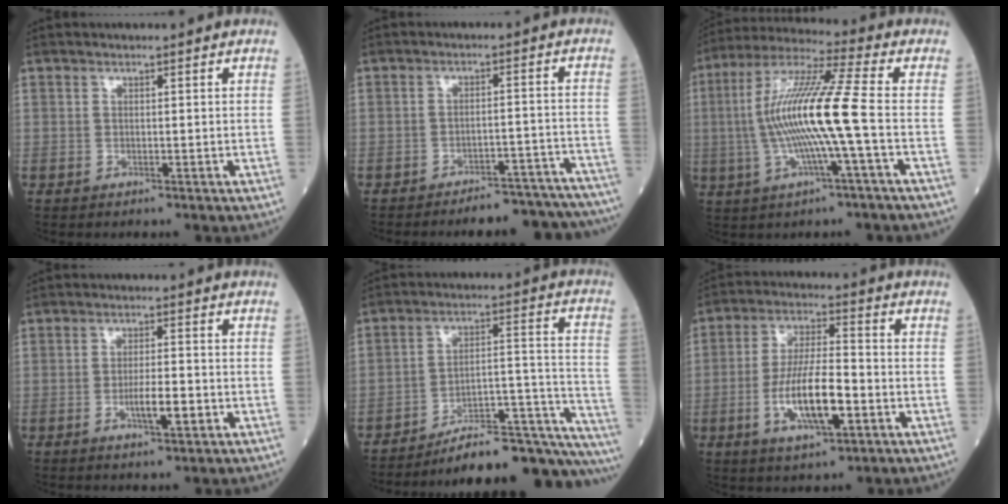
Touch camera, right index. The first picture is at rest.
{"total": 15.4, "force": [-14.7, 2.1, 4.0], "torque": [-0.009, 0.019, -0.175]}
{"total": 14.5, "force": [-1.4, -0.5, 14.4], "torque": [-0.288, 0.011, -0.035]}
{"total": 4.5, "force": [-1.5, 0.7, 4.1], "torque": [-0.070, 0.000, -0.023]}
{"total": 23.7, "force": [-21.2, 2.4, 10.2], "torque": [-0.061, 0.042, -0.294]}
{"total": 11.1, "force": [-3.3, 2.7, 10.3], "torque": [-0.201, 0.000, -0.057]}